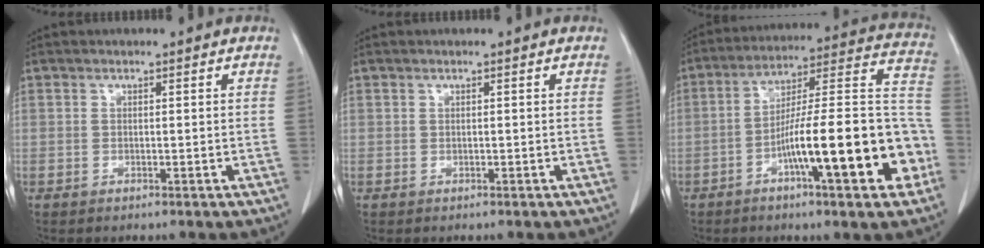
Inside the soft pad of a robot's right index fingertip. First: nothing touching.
{"total": 0.0}
{"total": 20.7, "force": [-7.4, 2.8, 19.2], "torque": [-0.245, 0.024, -0.111]}